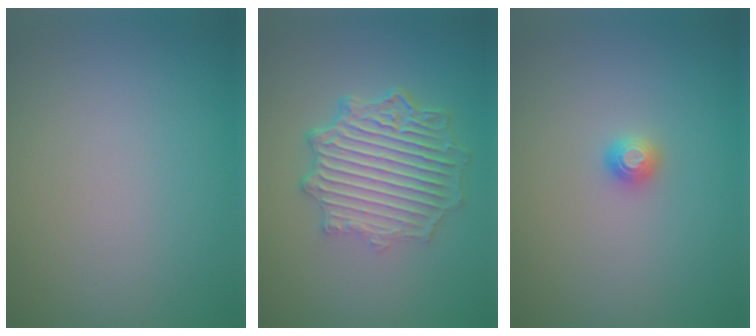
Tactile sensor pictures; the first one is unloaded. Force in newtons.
{"total": 7.0, "press": 5.3, "slide": 4.6}
{"total": 1.2, "press": 1.2, "slide": 0.1}